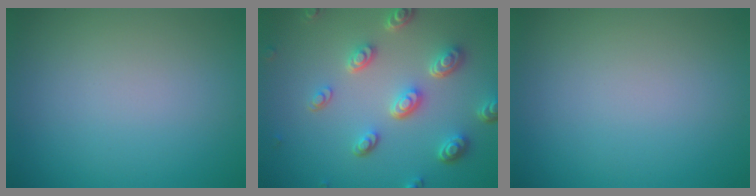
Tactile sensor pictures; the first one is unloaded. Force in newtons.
{"total": 5.4, "press": 4.0, "slide": 3.7}
{"total": 0.0}